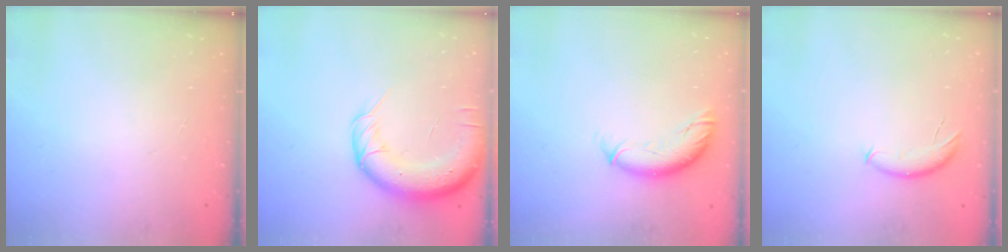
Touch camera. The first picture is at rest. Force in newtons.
{"total": 13.9, "press": 13.6, "slide": 2.9}
{"total": 9.4, "press": 9.4, "slide": 0.6}
{"total": 7.3, "press": 7.2, "slide": 0.6}